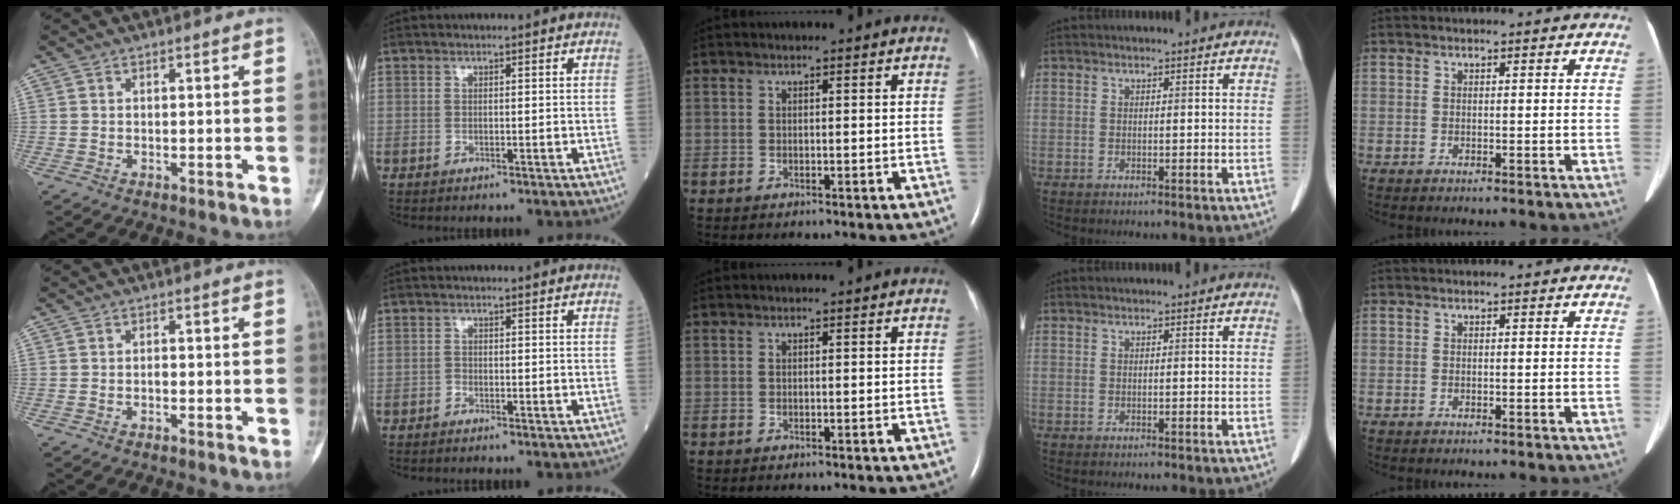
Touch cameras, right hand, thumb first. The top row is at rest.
{"thumb": {"total": 0.7, "force": [-0.4, 0.3, 0.5], "torque": [-0.005, 0.005, -0.008]}, "index": {"total": 0.8, "force": [-0.8, 0.1, 0.1], "torque": [-0.002, 0.000, -0.016]}}